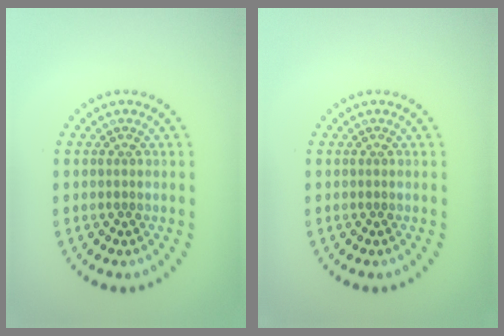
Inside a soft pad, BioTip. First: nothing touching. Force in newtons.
{"total": 0.0}